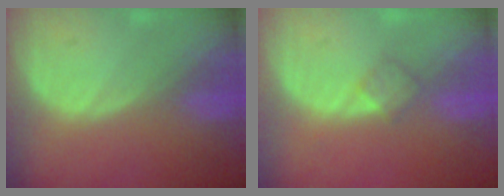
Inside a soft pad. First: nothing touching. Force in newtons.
{"total": 2.0, "press": 2.0, "slide": 0.2}